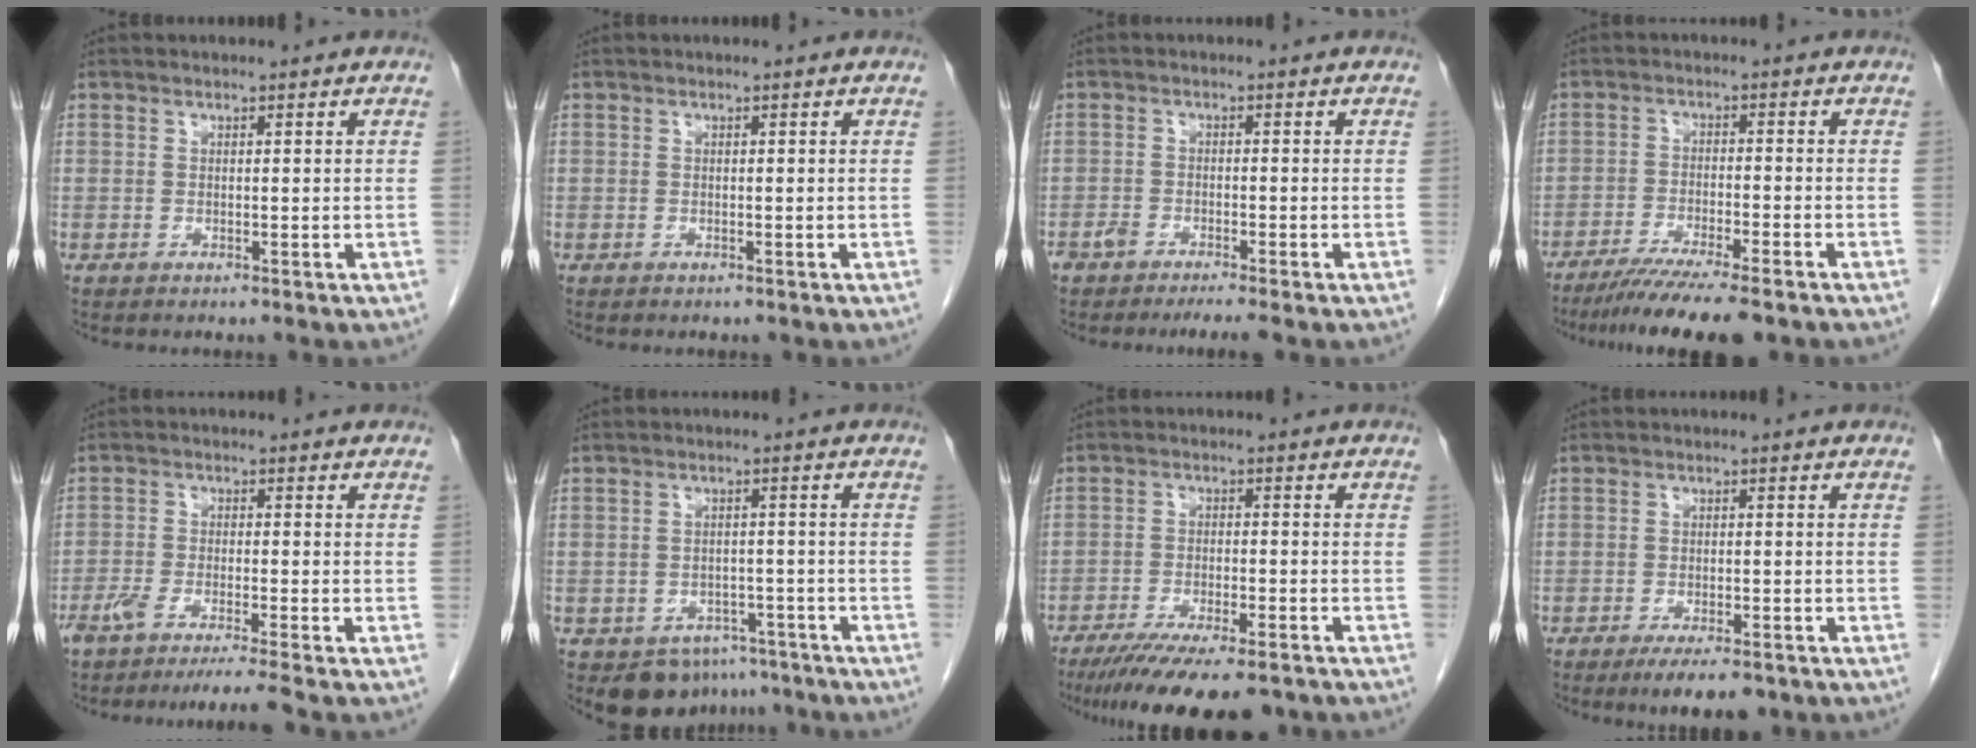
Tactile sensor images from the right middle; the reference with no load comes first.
{"total": 0.0}
{"total": 4.0, "force": [-3.3, 0.3, 2.3], "torque": [-0.038, -0.003, -0.054]}
{"total": 10.2, "force": [-8.4, 0.1, 5.9], "torque": [-0.085, -0.025, -0.133]}
{"total": 8.1, "force": [-6.8, -1.2, 4.3], "torque": [-0.055, -0.019, -0.109]}
{"total": 7.0, "force": [-5.1, 4.5, 1.4], "torque": [-0.004, 0.011, -0.067]}
{"total": 14.3, "force": [-11.3, 2.7, 8.3], "torque": [-0.124, -0.023, -0.174]}
{"total": 6.2, "force": [-4.5, 1.6, 3.9], "torque": [-0.055, -0.008, -0.063]}